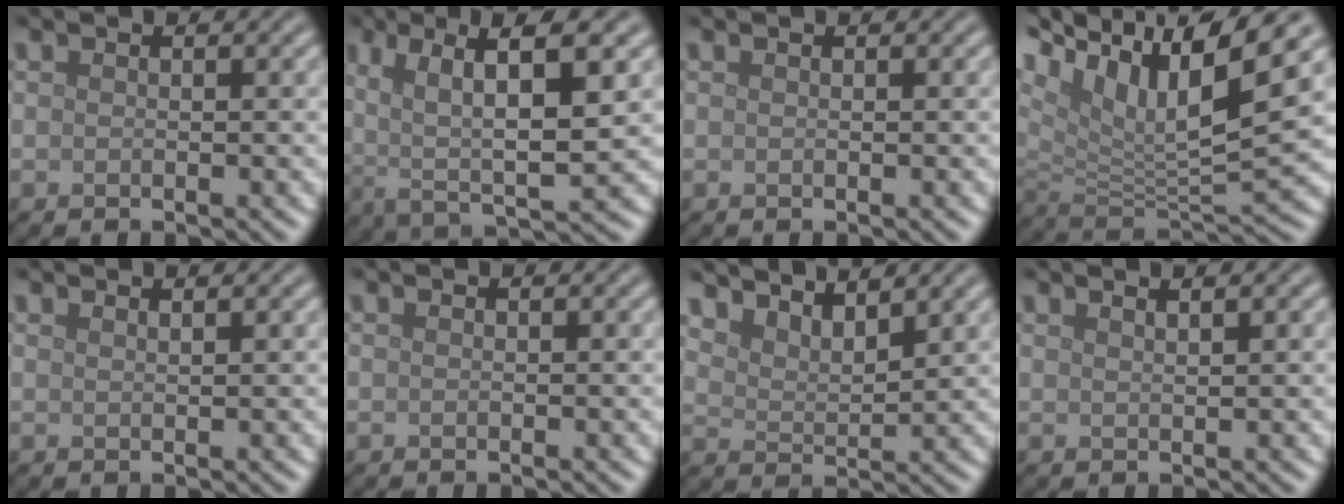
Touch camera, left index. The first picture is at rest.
{"total": 9.7, "force": [2.4, 3.1, 8.9], "torque": [-0.160, 0.000, 0.040]}
{"total": 0.0}
{"total": 13.9, "force": [7.1, 5.1, 10.7], "torque": [-0.214, 0.022, 0.126]}
{"total": 0.9, "force": [0.8, 0.3, 0.4], "torque": [0.002, 0.000, 0.009]}
{"total": 0.0}
{"total": 4.9, "force": [4.5, 1.2, 1.7], "torque": [-0.033, 0.001, 0.068]}
{"total": 1.9, "force": [1.4, 0.7, 1.2], "torque": [-0.001, 0.005, 0.003]}